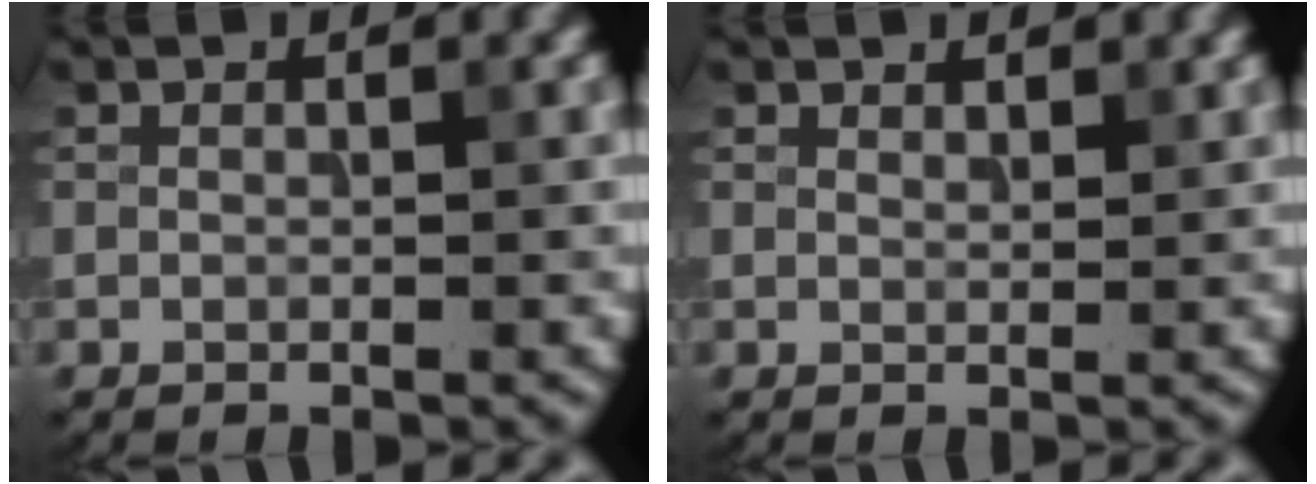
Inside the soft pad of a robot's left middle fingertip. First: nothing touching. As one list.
[{"total": 1.1, "force": [1.1, 0.4, 0.2], "torque": [-0.005, -0.001, 0.018]}]